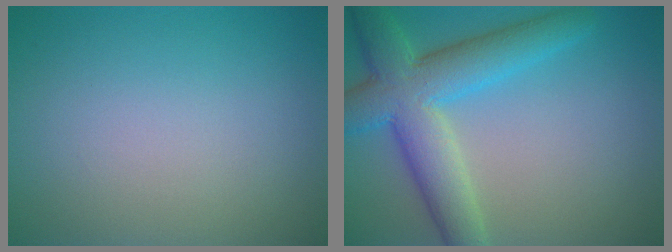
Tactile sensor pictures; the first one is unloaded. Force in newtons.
{"total": 7.6, "press": 7.6, "slide": 0.3}